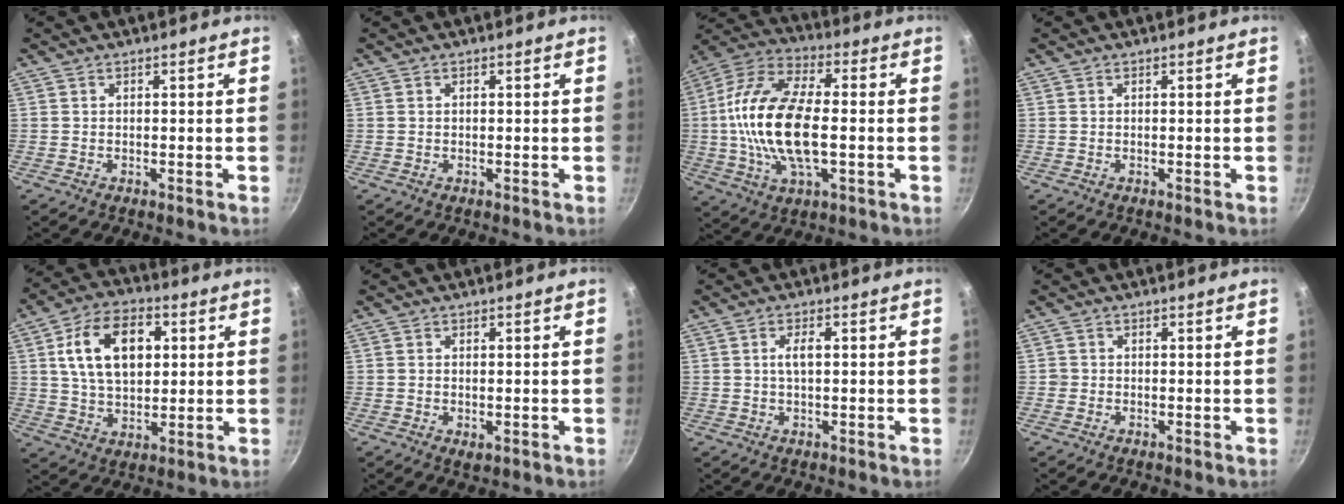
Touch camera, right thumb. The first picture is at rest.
{"total": 0.0}
{"total": 19.6, "force": [-1.1, 9.3, 17.3], "torque": [-0.332, 0.025, -0.035]}
{"total": 0.0}
{"total": 15.0, "force": [3.7, 9.5, 11.0], "torque": [-0.162, 0.002, 0.061]}
{"total": 1.6, "force": [-0.1, 1.0, 1.2], "torque": [-0.018, -0.005, 0.000]}
{"total": 2.7, "force": [0.4, 1.1, 2.4], "torque": [-0.046, 0.005, 0.008]}
{"total": 0.8, "force": [-0.2, 0.8, 0.1], "torque": [-0.001, 0.002, -0.004]}